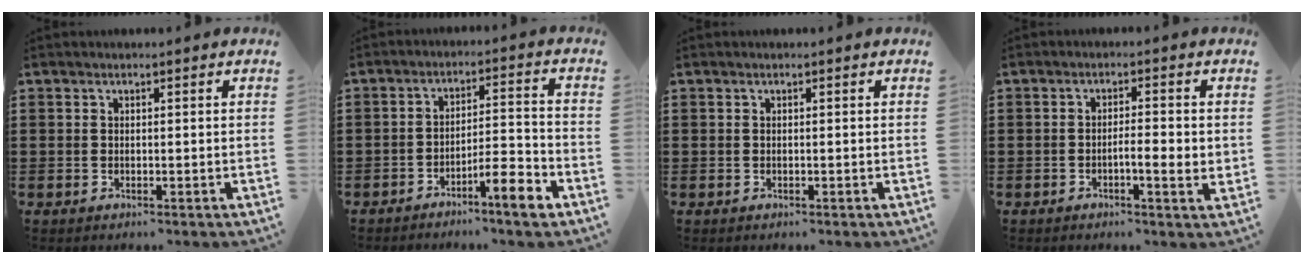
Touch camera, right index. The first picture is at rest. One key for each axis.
{"total": 6.9, "fx": -4.9, "fy": 1.1, "fz": 4.7, "tx": -0.075, "ty": 0.005, "tz": -0.088}
{"total": 0.0}
{"total": 3.7, "fx": -0.8, "fy": 0.6, "fz": 3.6, "tx": -0.062, "ty": 0.000, "tz": -0.015}